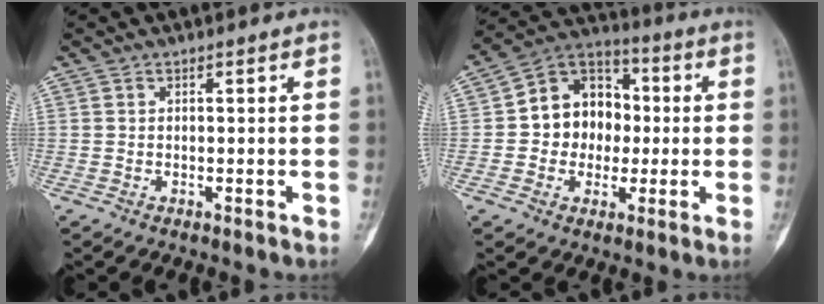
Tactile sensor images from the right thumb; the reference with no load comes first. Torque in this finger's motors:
{"motor_torque": [-0.37, 1.05, 0.22, -0.10, -0.05]}